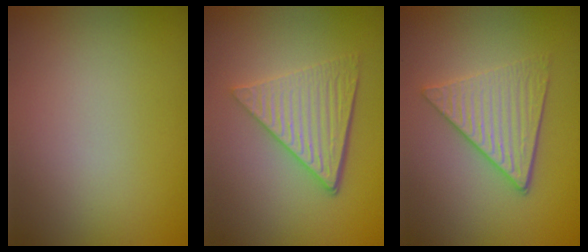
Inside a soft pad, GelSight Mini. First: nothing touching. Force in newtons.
{"total": 4.8, "press": 3.6, "slide": 3.1}
{"total": 3.9, "press": 3.3, "slide": 2.0}